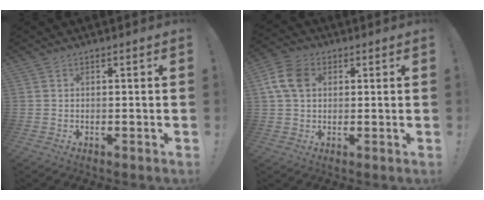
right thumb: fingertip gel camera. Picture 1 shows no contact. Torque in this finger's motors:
{"motor_torque": [1.09, 1.10, 0.31, -0.27, 0.01]}